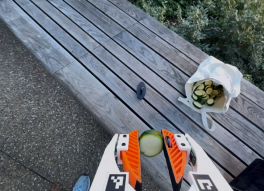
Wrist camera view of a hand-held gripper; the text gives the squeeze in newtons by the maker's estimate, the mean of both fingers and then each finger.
{"total": 9.1, "left": 9.9, "right": 8.3}